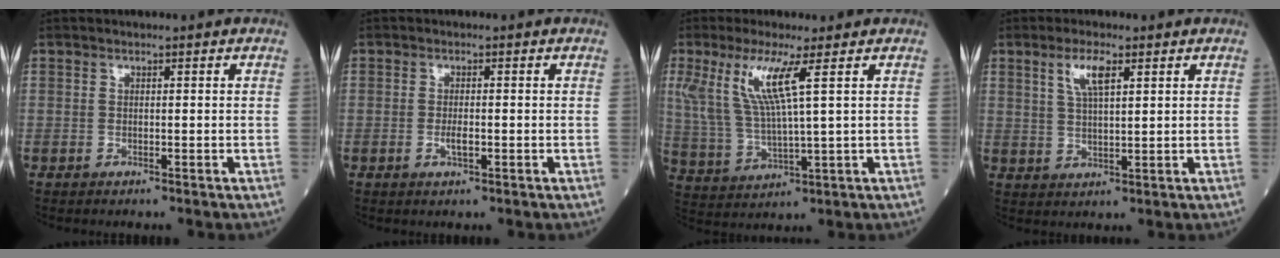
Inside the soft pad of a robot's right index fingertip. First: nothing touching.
{"total": 1.7, "force": [-0.5, 0.4, 1.6], "torque": [-0.031, 0.000, -0.007]}
{"total": 9.1, "force": [3.8, 0.1, 8.2], "torque": [-0.188, -0.002, 0.079]}
{"total": 4.8, "force": [2.4, 1.0, 4.1], "torque": [-0.084, 0.004, 0.048]}